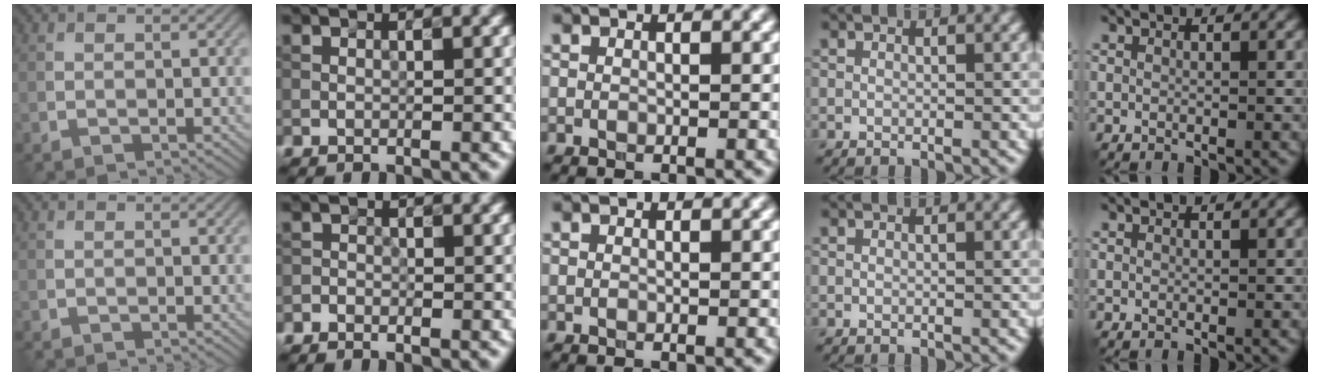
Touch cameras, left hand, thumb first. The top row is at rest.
{"index": {"total": 0.9, "force": [-0.9, 0.4, 0.1], "torque": [0.003, 0.000, -0.020]}}